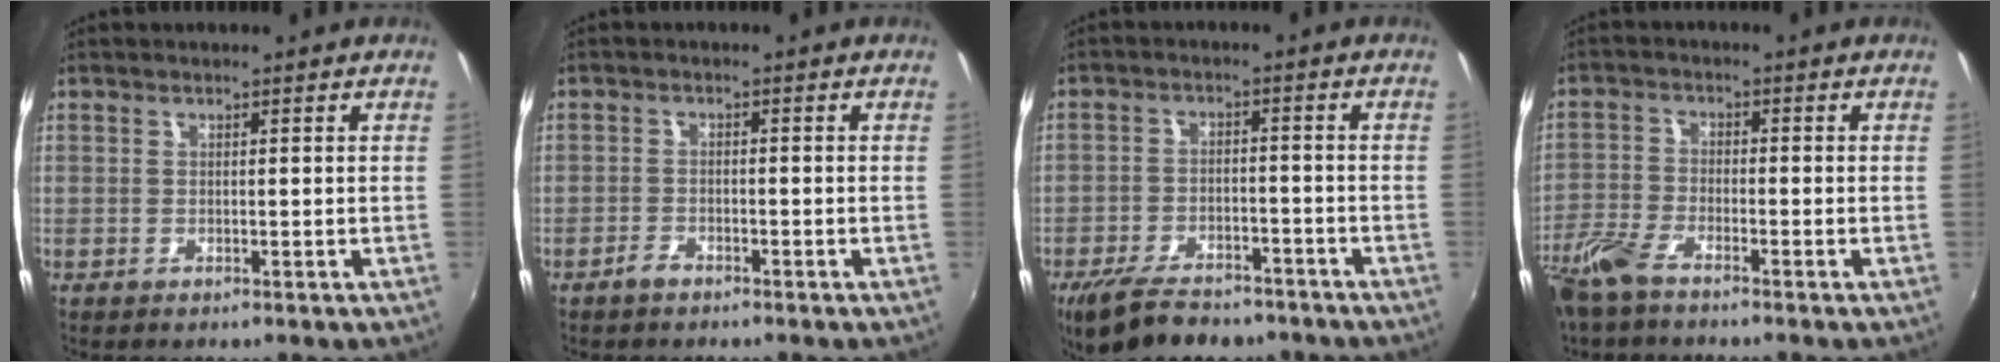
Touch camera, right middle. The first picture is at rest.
{"total": 2.0, "force": [-1.6, 0.8, 0.7], "torque": [-0.020, 0.000, -0.031]}
{"total": 12.6, "force": [-9.6, 5.3, 6.2], "torque": [-0.141, -0.017, -0.152]}
{"total": 6.6, "force": [-5.2, 1.7, 3.7], "torque": [-0.097, -0.011, -0.110]}